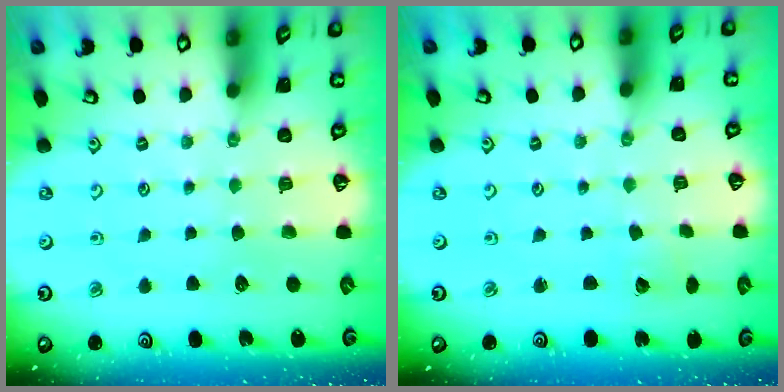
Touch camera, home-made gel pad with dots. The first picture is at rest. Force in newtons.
{"total": 1.8, "press": 1.8, "slide": 0.1}